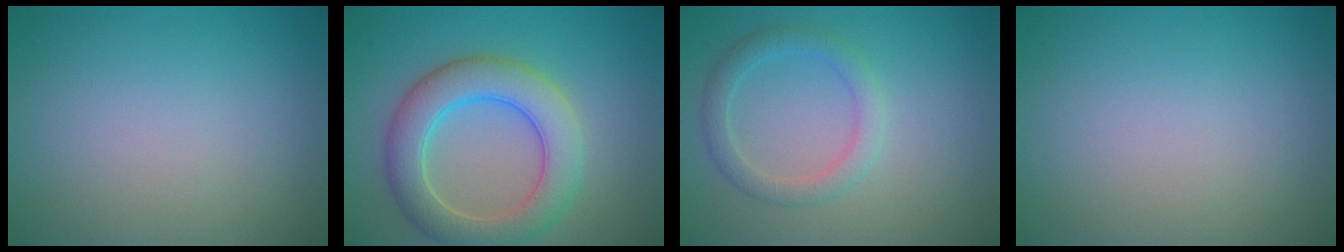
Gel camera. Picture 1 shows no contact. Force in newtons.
{"total": 6.3, "press": 6.3, "slide": 0.5}
{"total": 2.4, "press": 2.4, "slide": 0.1}
{"total": 0.0}